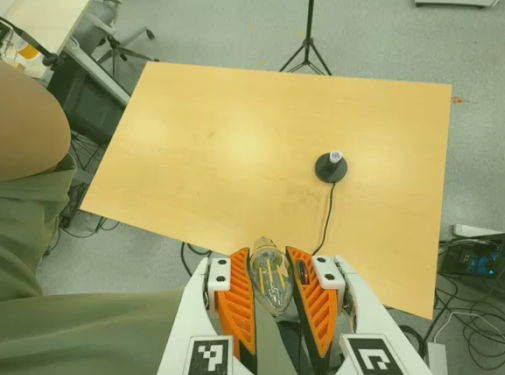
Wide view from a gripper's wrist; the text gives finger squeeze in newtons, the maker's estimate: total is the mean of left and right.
{"total": 19.3, "left": 21.0, "right": 17.5}